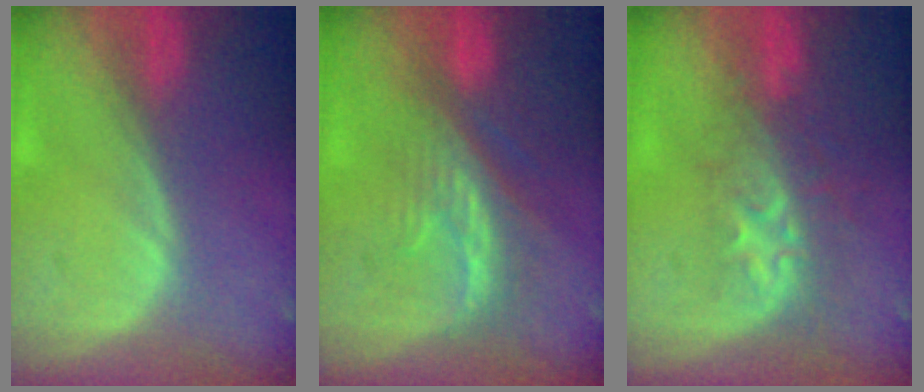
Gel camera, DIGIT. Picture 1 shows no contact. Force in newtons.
{"total": 8.0, "press": 7.3, "slide": 3.4}
{"total": 8.8, "press": 7.2, "slide": 5.1}